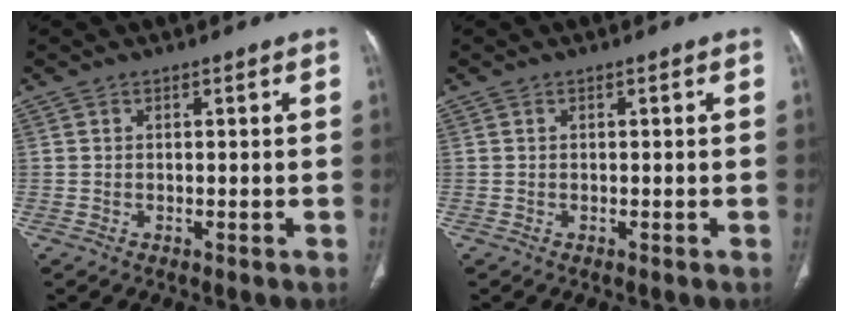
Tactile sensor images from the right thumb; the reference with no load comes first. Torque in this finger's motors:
{"motor_torque": [0.13, 0.12, -0.11, 0.07, 0.03]}